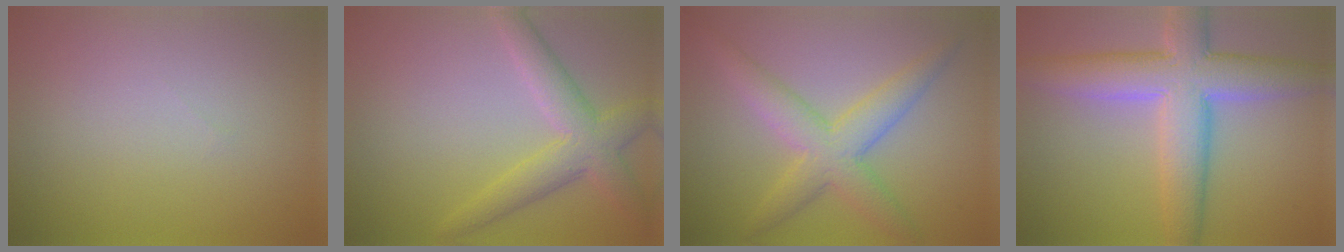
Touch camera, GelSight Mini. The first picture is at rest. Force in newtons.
{"total": 4.5, "press": 4.4, "slide": 0.4}
{"total": 4.8, "press": 4.8, "slide": 0.2}
{"total": 8.1, "press": 8.0, "slide": 0.7}